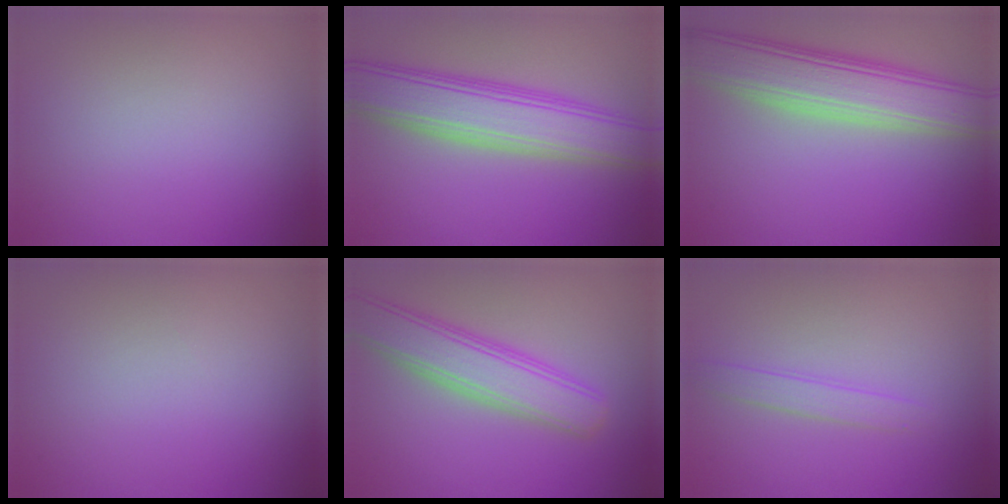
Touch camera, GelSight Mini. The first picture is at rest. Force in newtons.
{"total": 7.4, "press": 7.4, "slide": 0.4}
{"total": 7.6, "press": 7.6, "slide": 0.4}
{"total": 0.0}
{"total": 5.5, "press": 5.5, "slide": 0.2}
{"total": 1.5, "press": 1.5, "slide": 0.0}